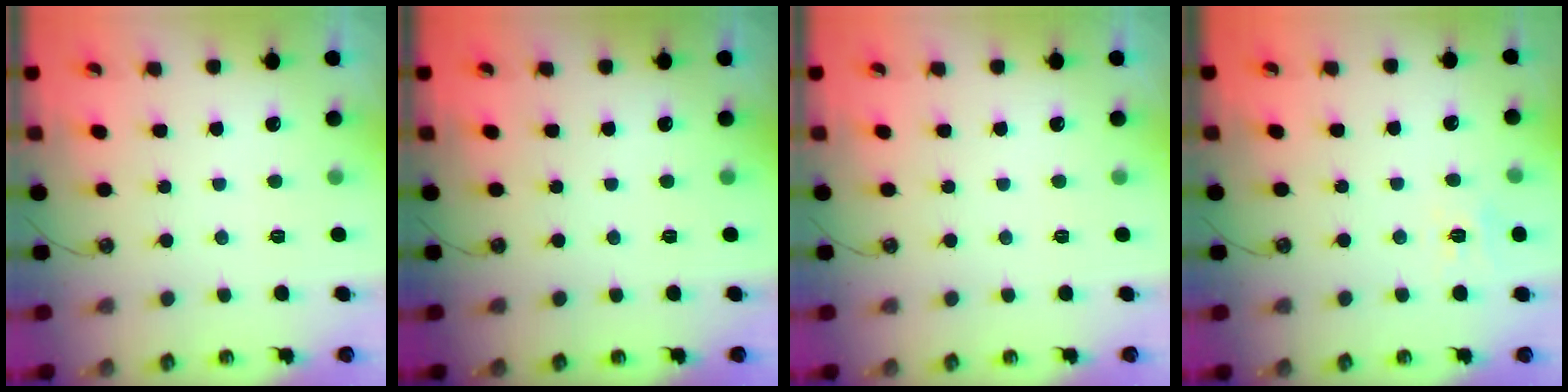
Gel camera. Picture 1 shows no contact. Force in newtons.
{"total": 0.0}
{"total": 0.0}
{"total": 7.4, "press": 7.4, "slide": 0.8}